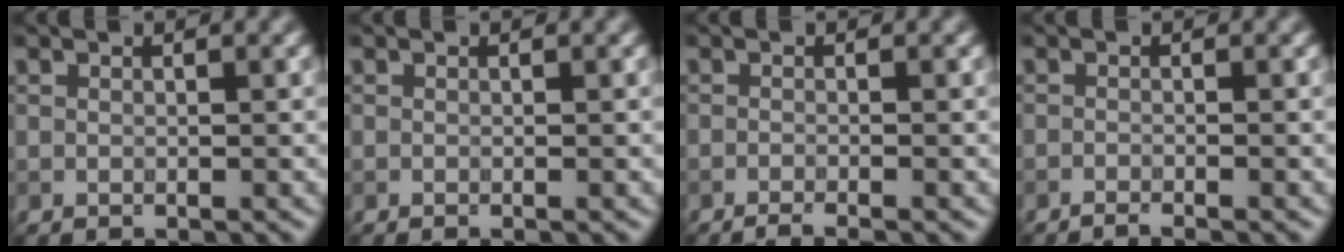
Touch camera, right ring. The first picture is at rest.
{"total": 0.0}
{"total": 1.8, "force": [-1.3, 0.3, 1.2], "torque": [-0.017, 0.002, -0.026]}
{"total": 1.4, "force": [-1.2, 0.1, 0.7], "torque": [-0.012, 0.001, -0.025]}